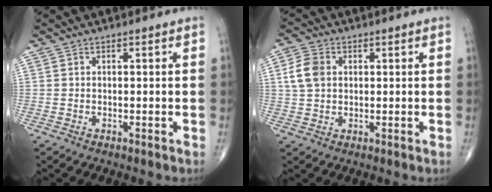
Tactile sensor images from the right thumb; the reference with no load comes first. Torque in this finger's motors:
{"motor_torque": [-0.60, 0.80, 0.49, 0.14, 0.01]}